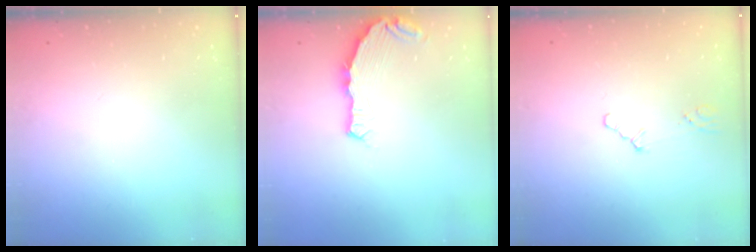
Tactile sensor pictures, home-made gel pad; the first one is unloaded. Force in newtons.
{"total": 7.1, "press": 5.4, "slide": 4.7}
{"total": 0.9, "press": 0.8, "slide": 0.2}